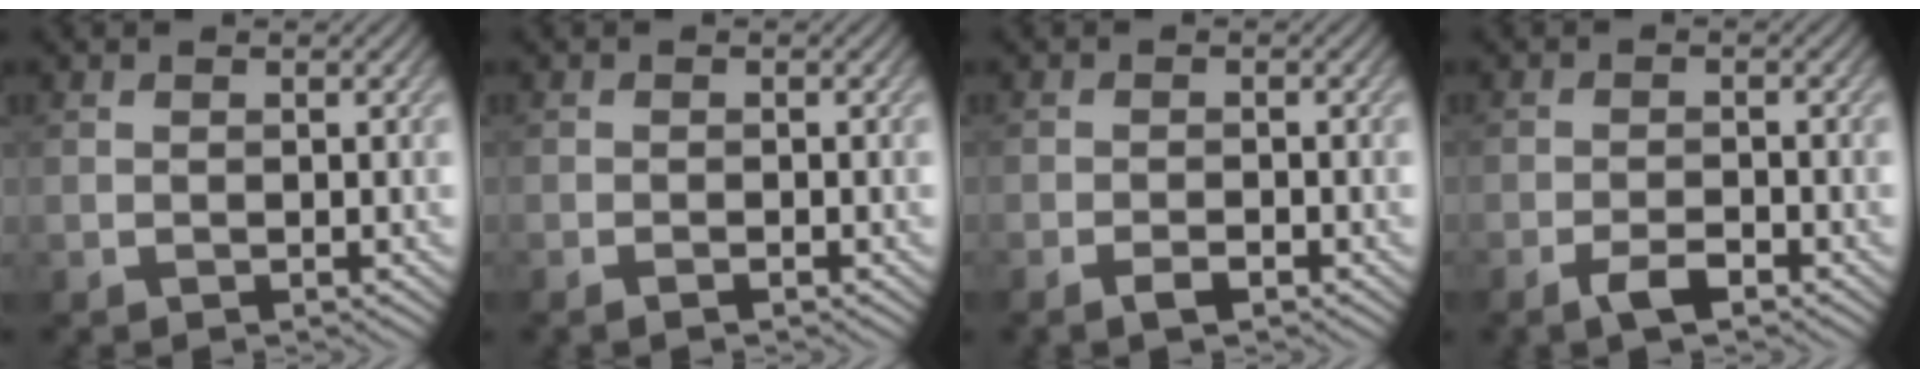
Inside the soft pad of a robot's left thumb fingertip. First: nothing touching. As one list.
[{"total": 1.0, "force": [-0.8, 0.1, 0.7], "torque": [-0.014, 0.000, -0.015]}, {"total": 1.8, "force": [-1.3, 0.4, 1.2], "torque": [-0.023, 0.001, -0.024]}, {"total": 2.8, "force": [-1.9, 0.6, 1.9], "torque": [-0.039, 0.001, -0.040]}]